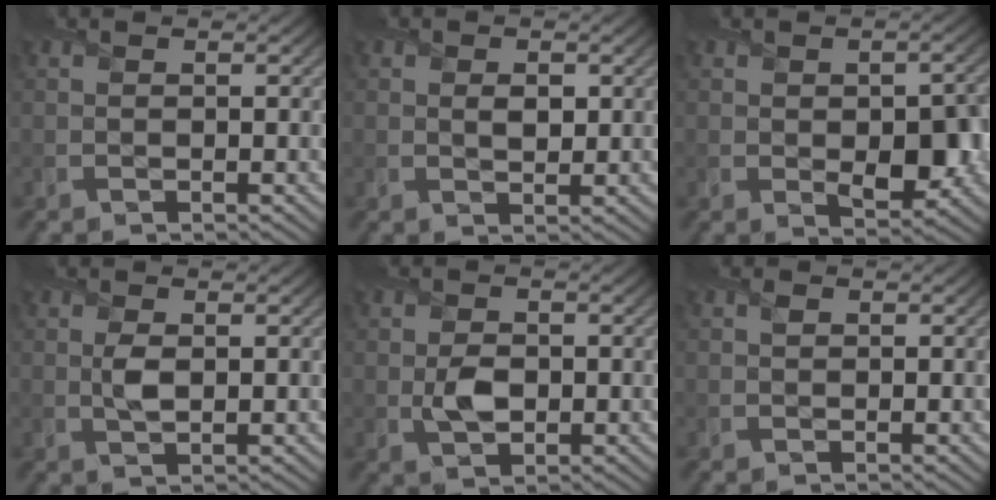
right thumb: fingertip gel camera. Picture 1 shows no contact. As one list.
[{"total": 1.8, "force": [0.4, 1.1, 1.4], "torque": [-0.032, -0.004, 0.005]}, {"total": 5.5, "force": [-0.9, 3.2, 4.4], "torque": [-0.066, -0.015, -0.010]}, {"total": 2.1, "force": [0.3, 0.9, 1.9], "torque": [-0.046, 0.000, 0.004]}, {"total": 3.1, "force": [-0.3, 2.1, 2.3], "torque": [-0.054, -0.004, -0.009]}, {"total": 0.6, "force": [0.3, 0.4, 0.4], "torque": [-0.007, 0.001, 0.004]}]